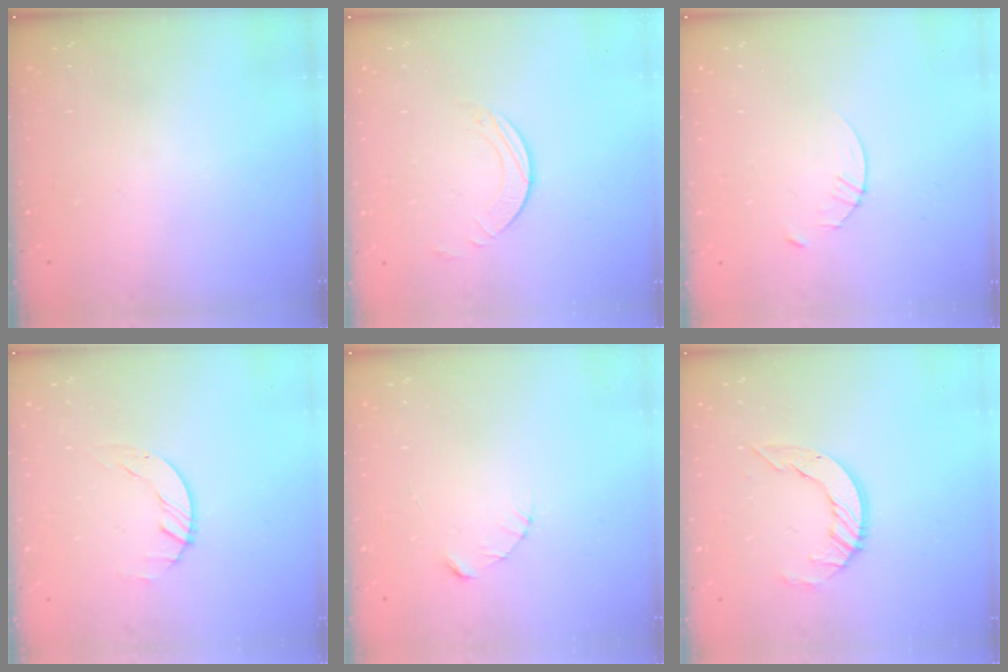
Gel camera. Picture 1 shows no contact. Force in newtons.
{"total": 1.6, "press": 1.6, "slide": 0.2}
{"total": 2.9, "press": 2.9, "slide": 0.4}
{"total": 1.7, "press": 1.7, "slide": 0.1}
{"total": 2.3, "press": 2.3, "slide": 0.3}
{"total": 8.3, "press": 8.3, "slide": 0.7}